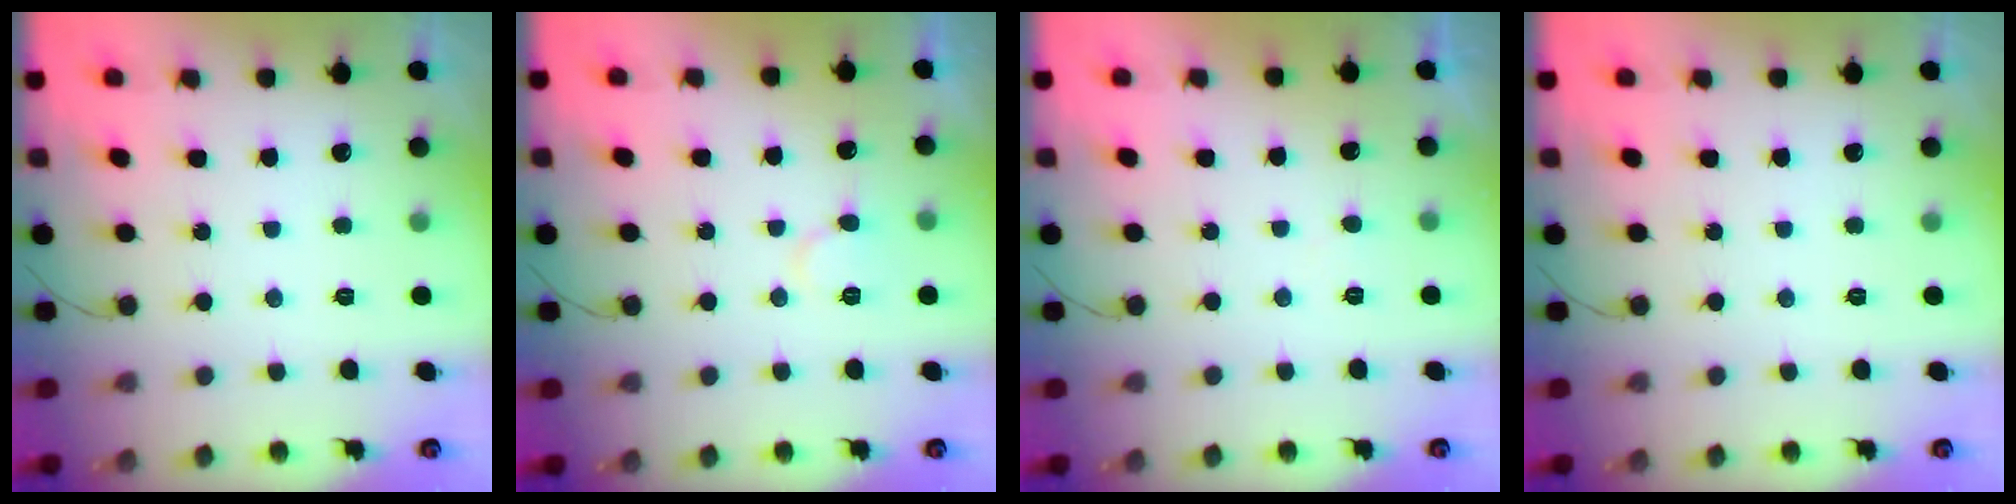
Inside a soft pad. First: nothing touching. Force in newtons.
{"total": 7.1, "press": 7.1, "slide": 0.6}
{"total": 2.3, "press": 2.3, "slide": 0.2}
{"total": 0.0}